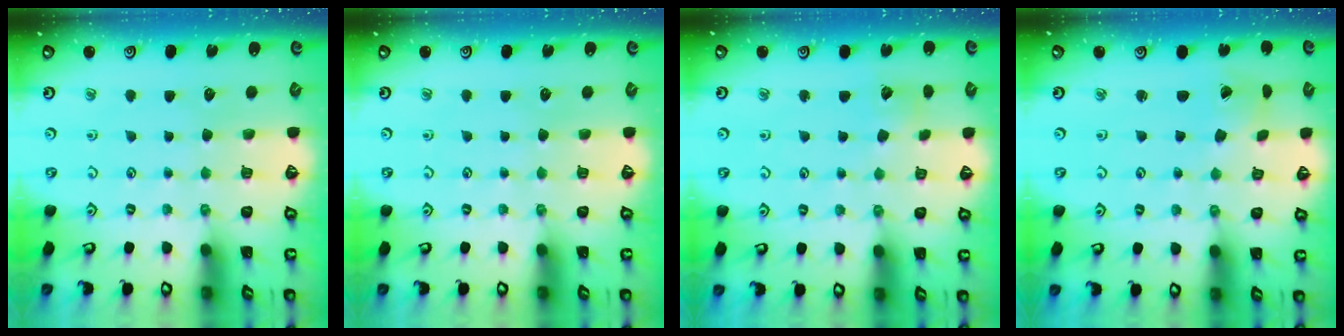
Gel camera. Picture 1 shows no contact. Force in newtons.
{"total": 0.0}
{"total": 5.5, "press": 5.4, "slide": 0.6}
{"total": 1.6, "press": 1.6, "slide": 0.2}